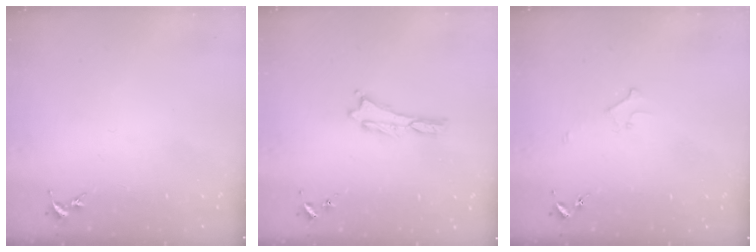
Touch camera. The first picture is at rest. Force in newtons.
{"total": 0.0}
{"total": 2.2, "press": 2.2, "slide": 0.2}